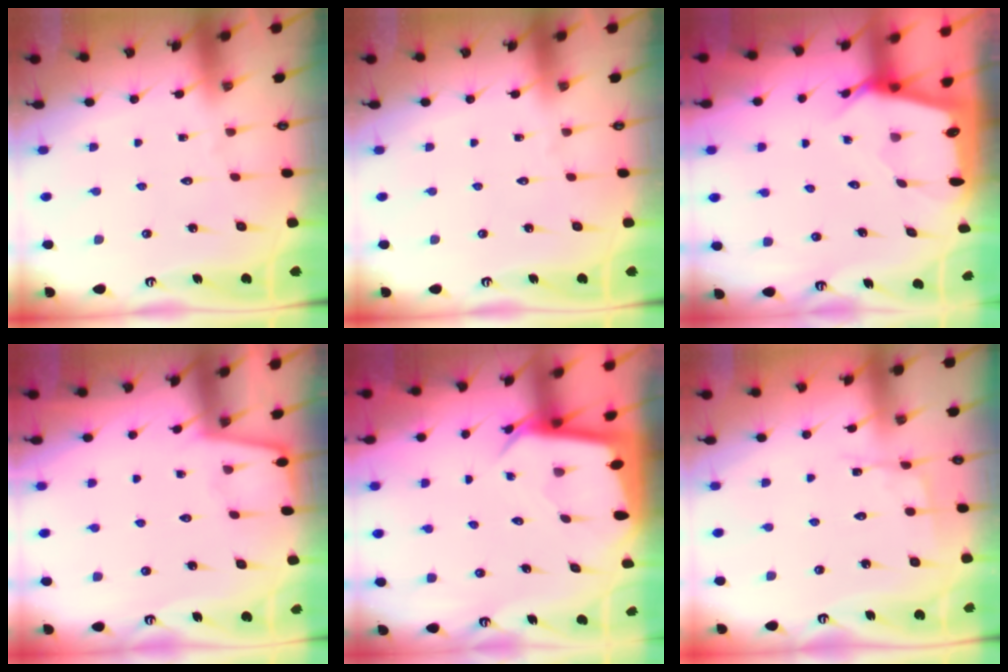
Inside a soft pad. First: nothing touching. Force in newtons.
{"total": 0.0}
{"total": 2.4, "press": 2.4, "slide": 0.2}
{"total": 1.7, "press": 1.6, "slide": 0.3}
{"total": 3.5, "press": 3.5, "slide": 0.3}
{"total": 3.5, "press": 3.5, "slide": 0.4}